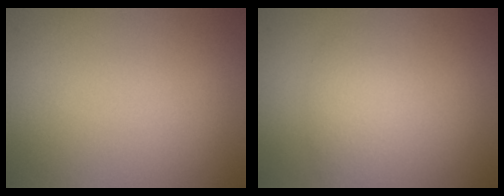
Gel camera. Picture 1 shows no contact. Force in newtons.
{"total": 1.9, "press": 1.9, "slide": 0.1}